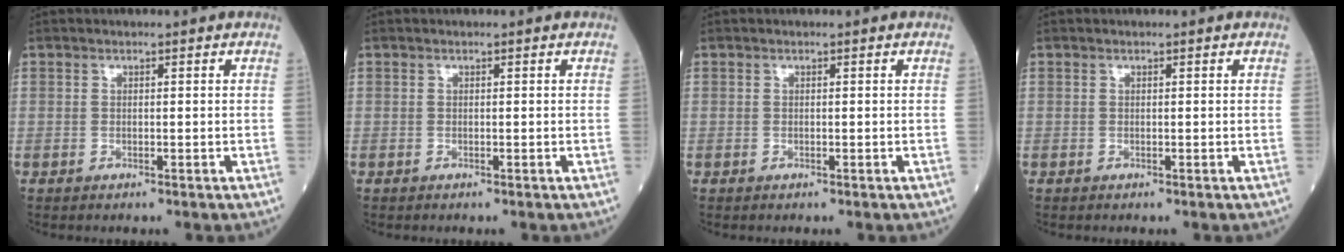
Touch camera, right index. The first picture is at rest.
{"total": 0.0}
{"total": 0.0}
{"total": 0.0}